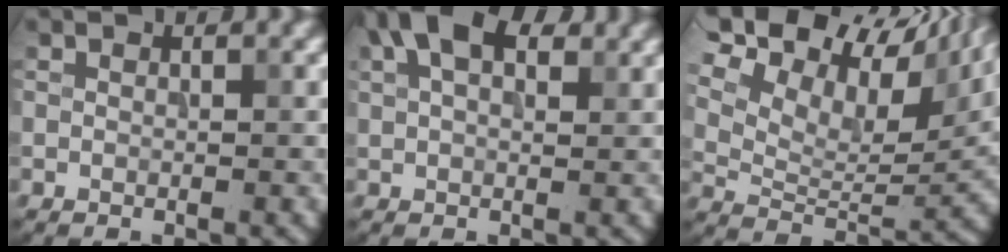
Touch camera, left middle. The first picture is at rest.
{"total": 6.3, "force": [3.4, 3.2, 4.2], "torque": [-0.088, 0.020, 0.050]}
{"total": 14.4, "force": [8.2, 6.9, 9.6], "torque": [-0.178, 0.045, 0.149]}